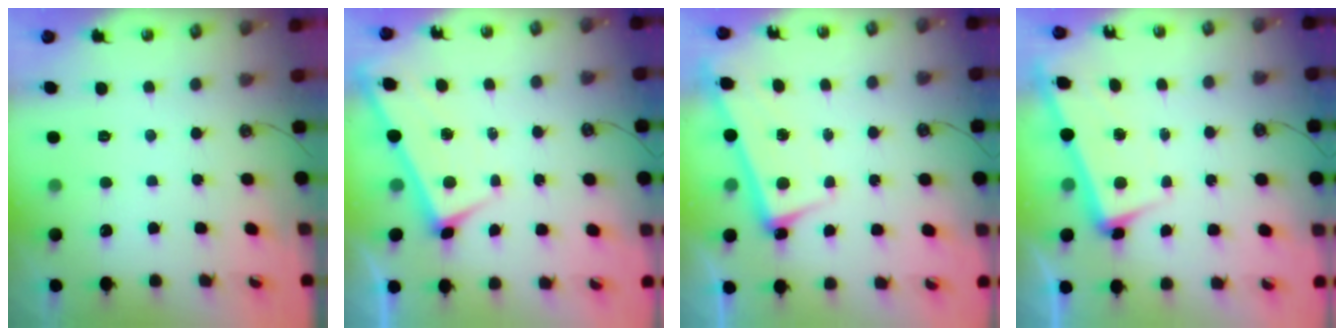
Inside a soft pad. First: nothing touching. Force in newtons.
{"total": 1.1, "press": 1.0, "slide": 0.3}
{"total": 2.6, "press": 2.5, "slide": 0.7}
{"total": 3.1, "press": 2.9, "slide": 1.1}